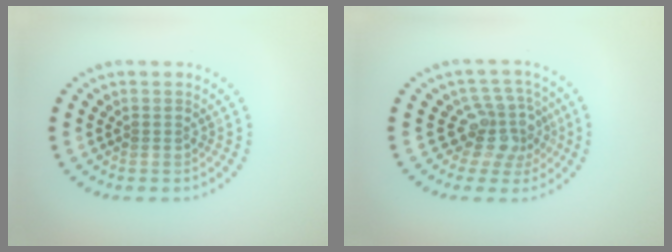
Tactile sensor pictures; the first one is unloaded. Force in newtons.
{"total": 3.8, "press": 2.9, "slide": 2.6}